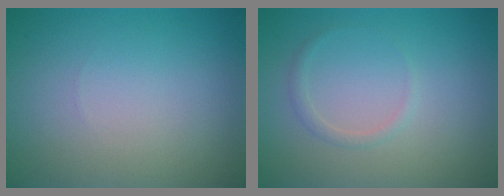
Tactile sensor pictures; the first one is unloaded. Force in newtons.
{"total": 0.9, "press": 0.9, "slide": 0.1}